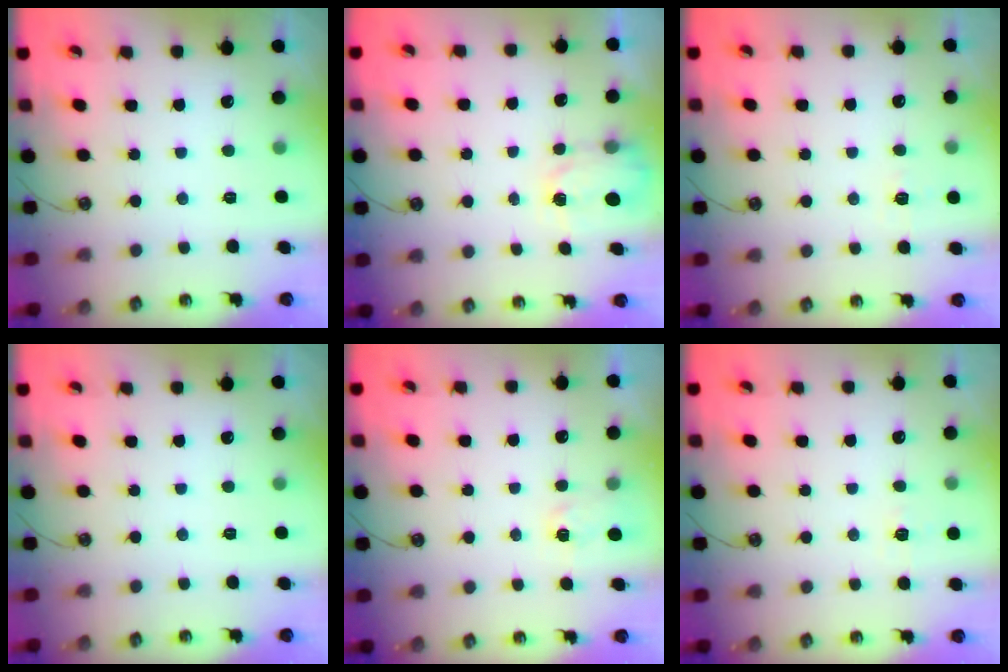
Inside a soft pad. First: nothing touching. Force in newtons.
{"total": 2.4, "press": 2.4, "slide": 0.5}
{"total": 5.0, "press": 5.0, "slide": 0.5}
{"total": 0.0}
{"total": 2.9, "press": 2.9, "slide": 0.4}
{"total": 5.0, "press": 5.0, "slide": 0.5}